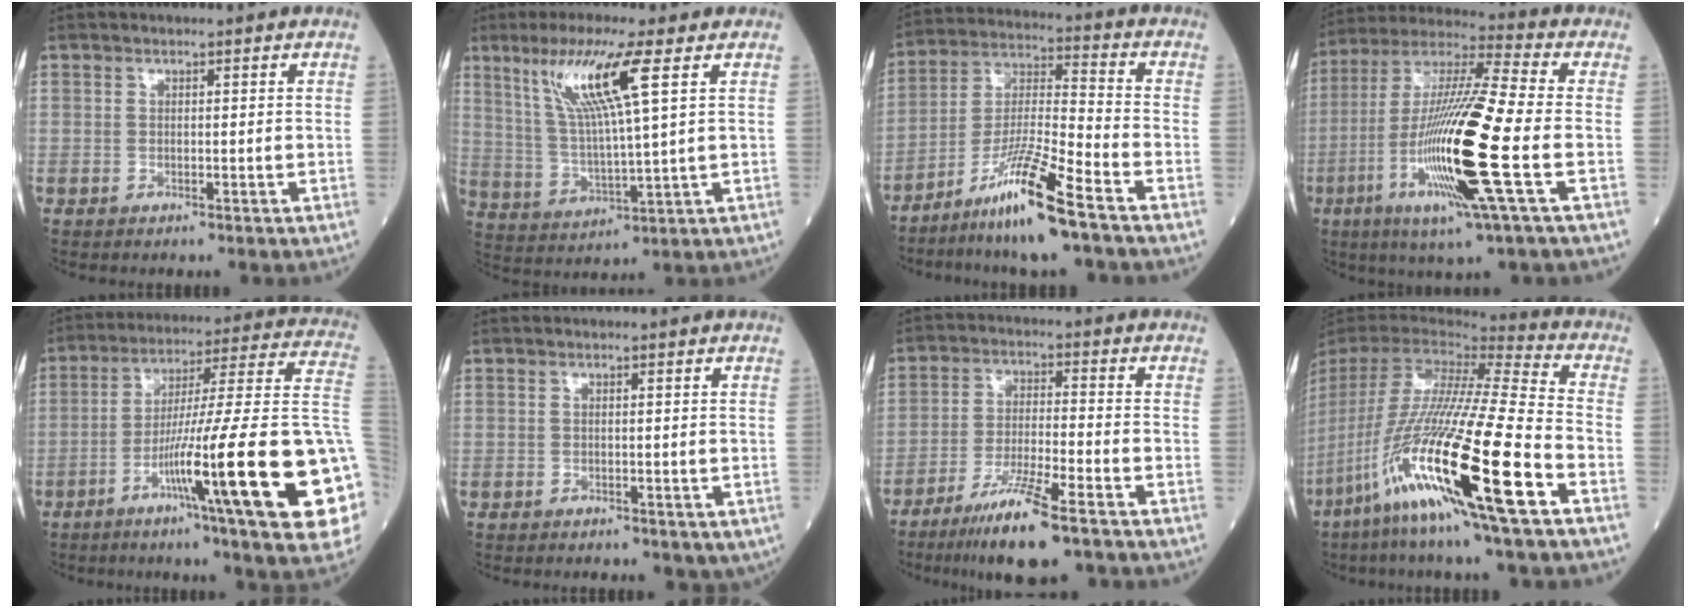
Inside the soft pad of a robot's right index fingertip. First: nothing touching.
{"total": 11.4, "force": [5.2, -0.3, 10.2], "torque": [-0.210, 0.003, 0.102]}
{"total": 12.6, "force": [-8.3, -0.6, 9.5], "torque": [-0.190, -0.027, -0.159]}
{"total": 20.1, "force": [-5.3, 0.0, 19.4], "torque": [-0.412, -0.028, -0.110]}
{"total": 26.1, "force": [-7.1, -0.5, 25.1], "torque": [-0.297, -0.015, -0.125]}
{"total": 3.9, "force": [-2.3, 1.7, 2.6], "torque": [-0.031, -0.007, -0.030]}
{"total": 10.5, "force": [-7.0, 0.5, 7.8], "torque": [-0.153, -0.029, -0.127]}
{"total": 27.8, "force": [-12.4, 0.8, 24.9], "torque": [-0.504, -0.073, -0.236]}